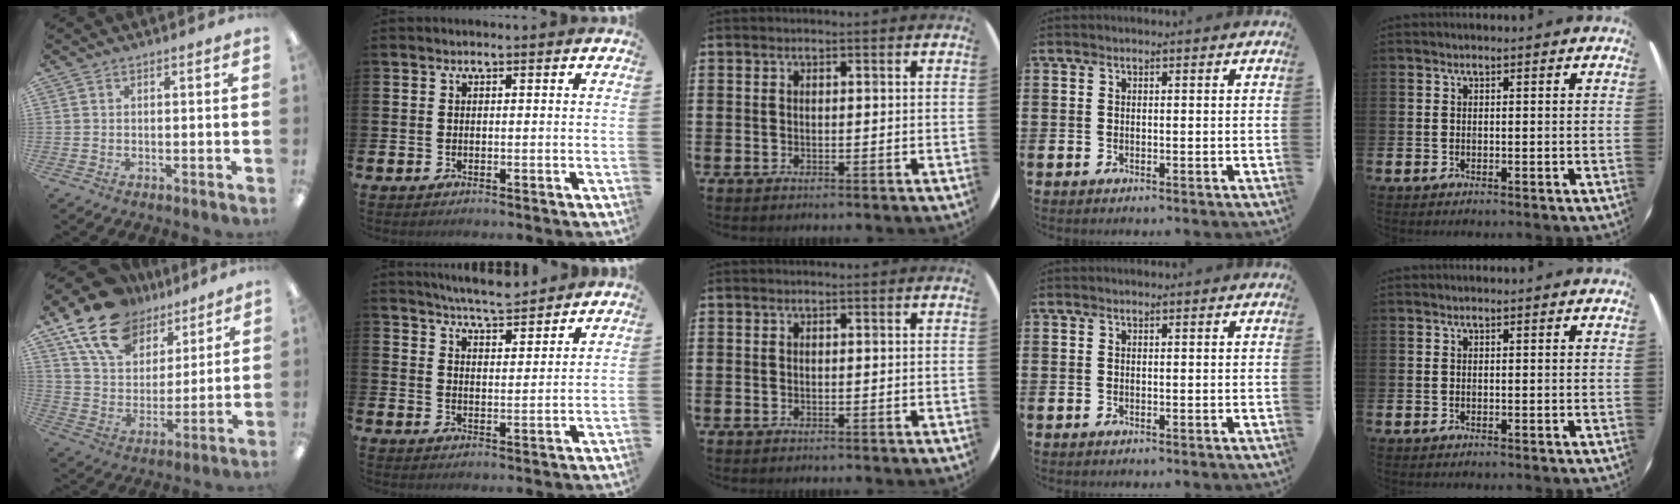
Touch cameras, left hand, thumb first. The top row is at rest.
{"thumb": {"total": 17.1, "force": [11.8, 10.1, 7.0], "torque": [-0.145, -0.058, 0.222]}, "index": {"total": 5.9, "force": [5.8, 0.2, 0.9], "torque": [-0.032, -0.032, 0.104]}}